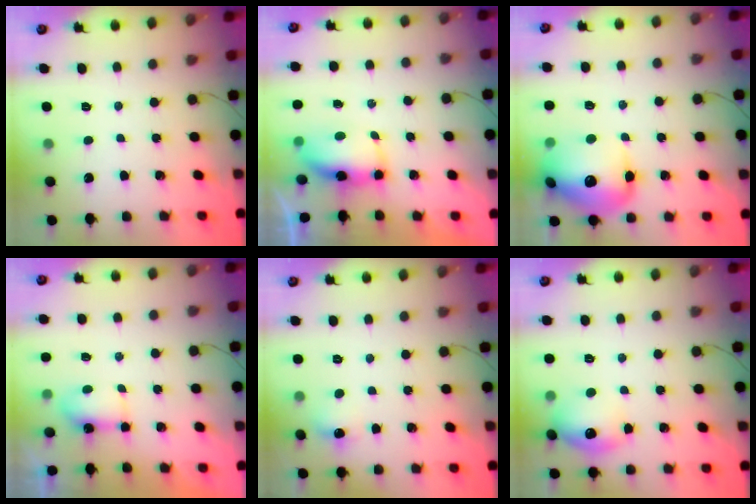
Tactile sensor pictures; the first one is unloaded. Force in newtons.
{"total": 8.6, "press": 7.8, "slide": 3.7}
{"total": 20.2, "press": 20.1, "slide": 2.6}
{"total": 4.2, "press": 4.1, "slide": 0.8}
{"total": 6.6, "press": 6.4, "slide": 1.8}
{"total": 12.9, "press": 12.9, "slide": 0.8}